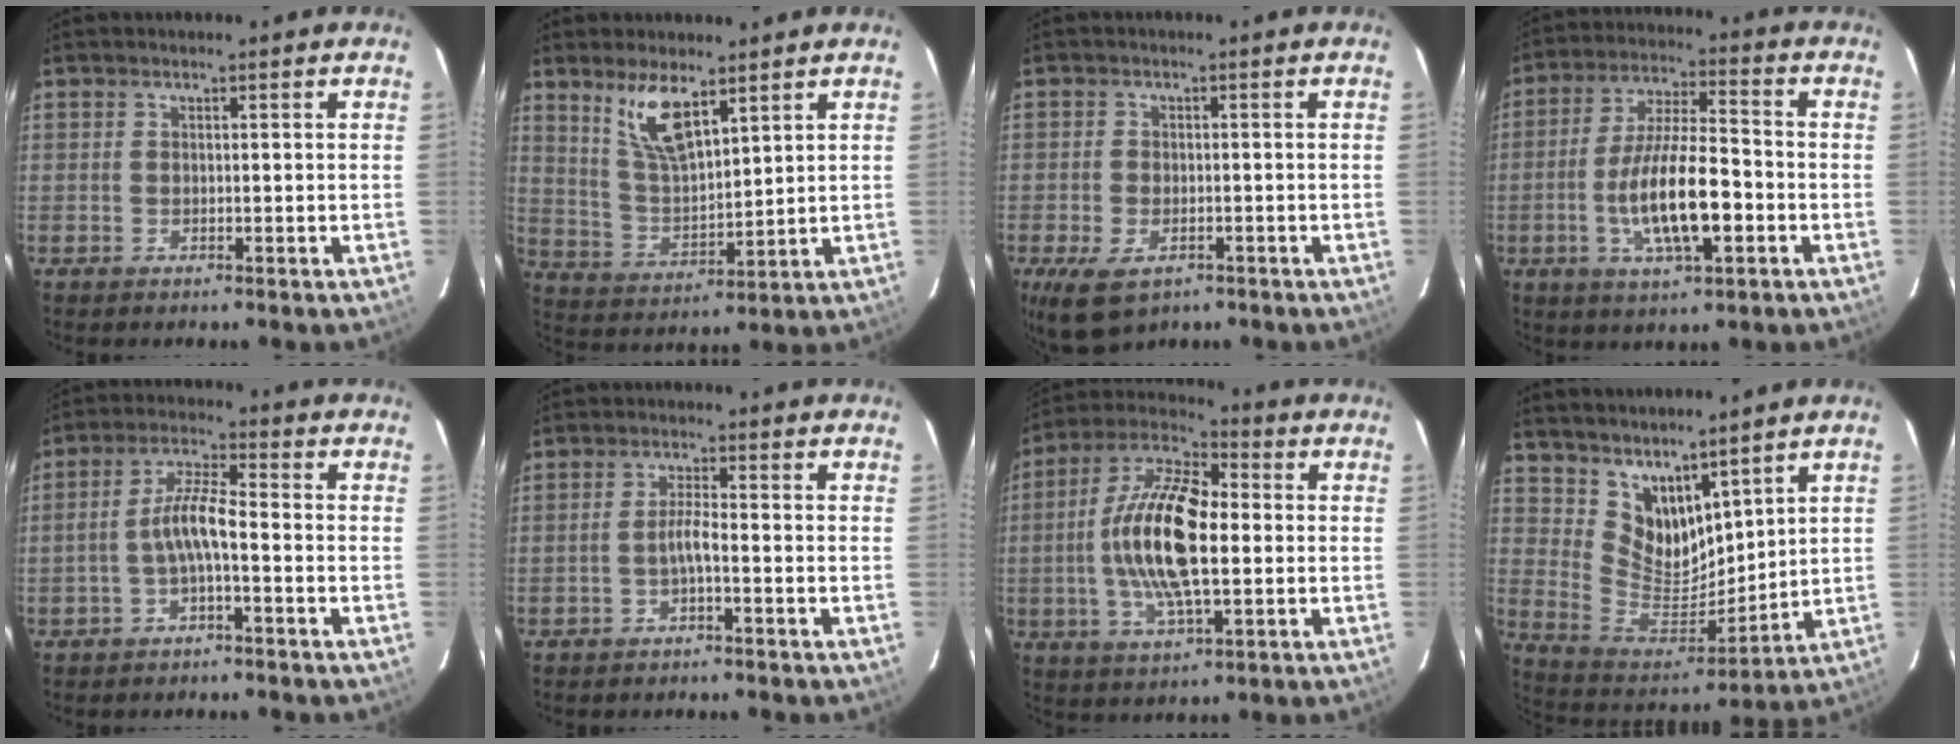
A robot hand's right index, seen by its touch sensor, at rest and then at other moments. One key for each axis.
{"total": 9.4, "fx": 5.9, "fy": 3.1, "fz": 6.6, "tx": -0.126, "ty": 0.000, "tz": 0.127}
{"total": 7.7, "fx": -4.0, "fy": 4.4, "fz": 4.9, "tx": -0.107, "ty": -0.023, "tz": -0.067}
{"total": 13.6, "fx": -3.8, "fy": 3.6, "fz": 12.5, "tx": -0.242, "ty": -0.008, "tz": -0.065}
{"total": 5.9, "fx": -2.0, "fy": 1.1, "fz": 5.4, "tx": -0.116, "ty": 0.015, "tz": -0.036}
{"total": 2.6, "fx": -1.4, "fy": 0.0, "fz": 2.2, "tx": -0.045, "ty": 0.004, "tz": -0.027}
{"total": 16.8, "fx": -0.4, "fy": 6.3, "fz": 15.6, "tx": -0.309, "ty": 0.010, "tz": -0.018}
{"total": 12.8, "fx": 9.6, "fy": 6.3, "fz": 5.6, "tx": -0.113, "ty": -0.003, "tz": 0.196}